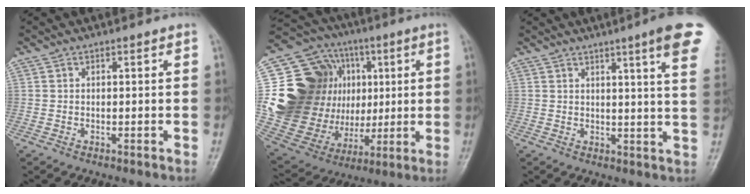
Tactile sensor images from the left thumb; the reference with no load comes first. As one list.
[{"total": 27.8, "force": [2.7, 21.8, 17.1], "torque": [-0.286, 0.027, 0.071]}, {"total": 11.9, "force": [6.9, 0.4, 9.7], "torque": [-0.113, -0.024, 0.071]}]